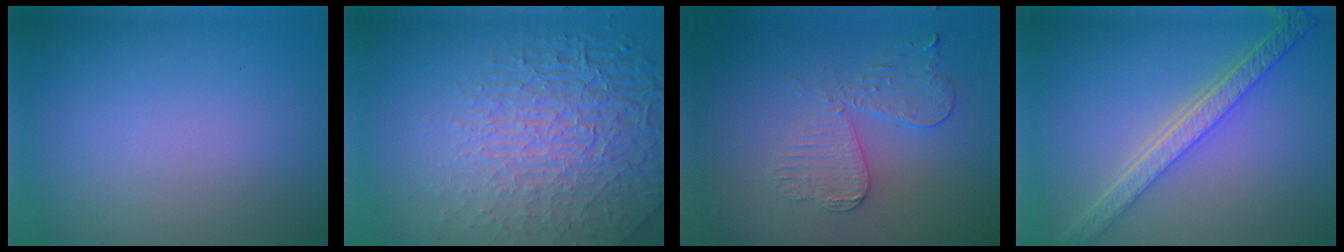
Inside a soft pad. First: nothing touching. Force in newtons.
{"total": 8.8, "press": 6.0, "slide": 6.4}
{"total": 3.7, "press": 3.3, "slide": 1.8}
{"total": 5.6, "press": 4.3, "slide": 3.6}